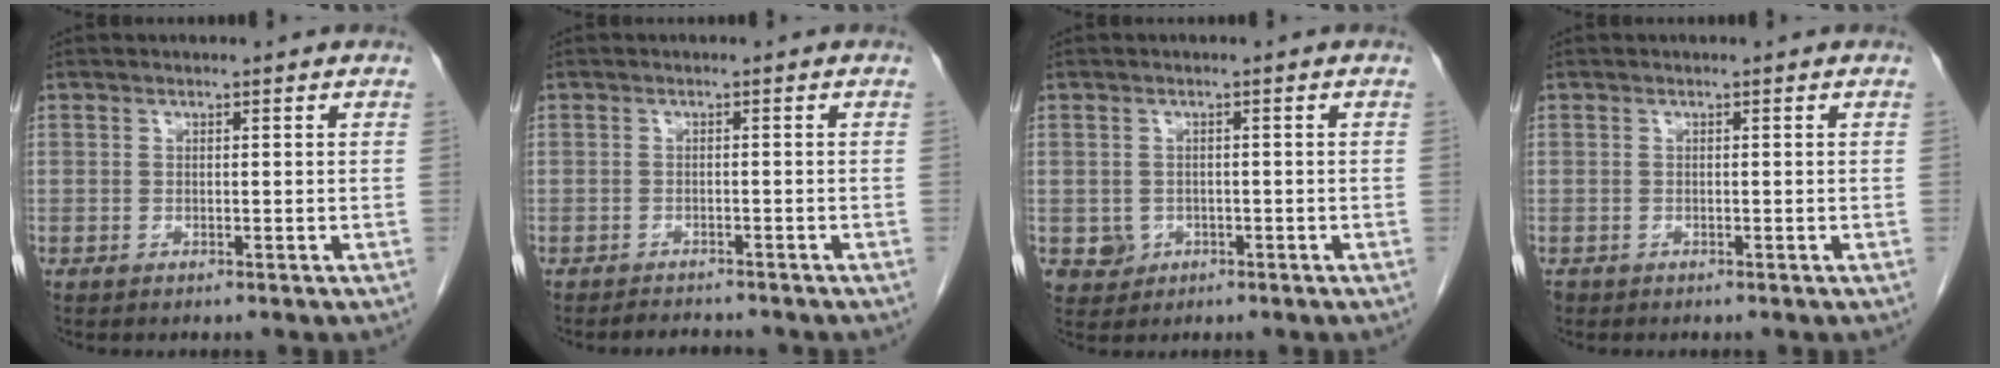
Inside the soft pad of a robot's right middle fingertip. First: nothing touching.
{"total": 2.5, "force": [-2.4, 0.5, 0.4], "torque": [-0.009, -0.008, -0.035]}
{"total": 2.6, "force": [-0.7, 2.5, 0.5], "torque": [-0.005, 0.004, -0.003]}
{"total": 0.6, "force": [-0.4, 0.4, 0.0], "torque": [-0.009, 0.002, -0.006]}